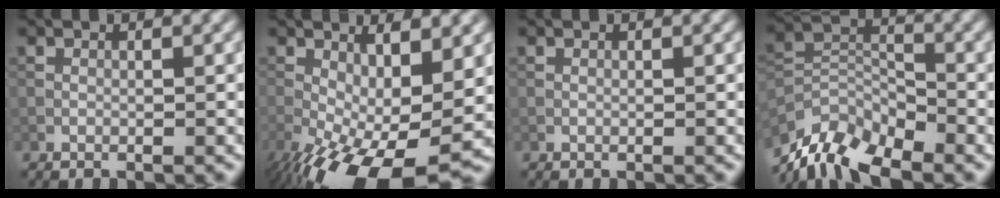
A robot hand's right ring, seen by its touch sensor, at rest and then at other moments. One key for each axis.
{"total": 13.2, "fx": -3.9, "fy": 5.1, "fz": 11.6, "tx": -0.200, "ty": -0.027, "tz": -0.054}
{"total": 0.0}
{"total": 8.1, "fx": -6.7, "fy": 3.0, "fz": 3.4, "tx": -0.060, "ty": 0.001, "tz": -0.133}